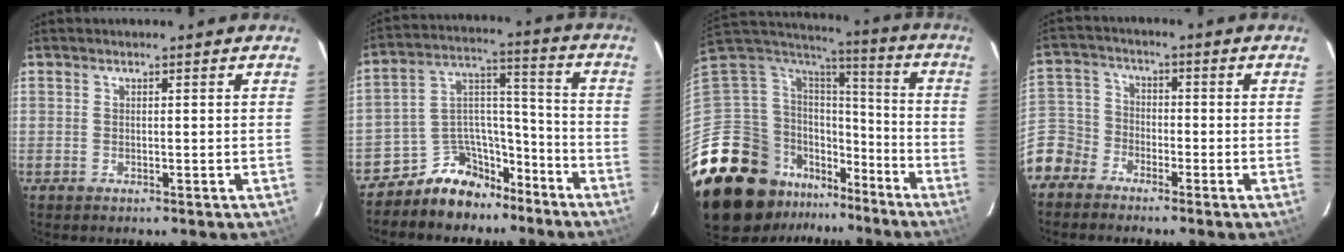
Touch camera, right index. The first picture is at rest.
{"total": 11.7, "force": [-9.2, 6.8, 2.2], "torque": [-0.042, 0.074, -0.152]}
{"total": 19.1, "force": [-12.9, 12.1, 7.2], "torque": [-0.173, 0.026, -0.222]}
{"total": 7.8, "force": [-5.2, 5.7, 1.1], "torque": [-0.040, 0.024, -0.116]}